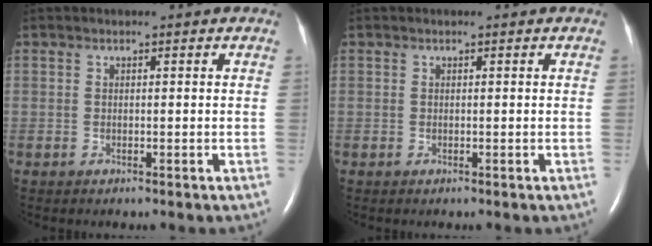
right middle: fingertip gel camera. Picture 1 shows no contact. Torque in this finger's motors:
{"motor_torque": [0.03, -0.03, 0.00, 0.00]}